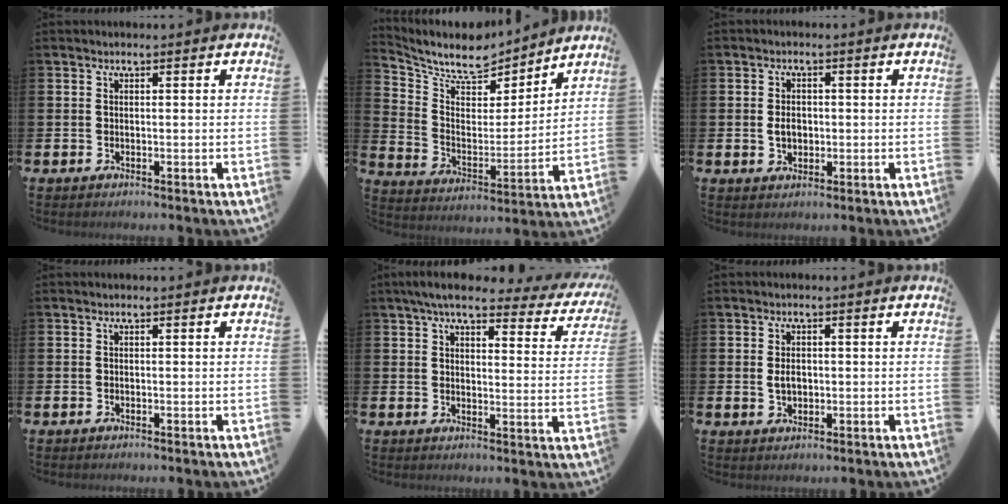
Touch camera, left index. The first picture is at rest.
{"total": 8.6, "force": [7.8, 3.0, 2.1], "torque": [-0.083, -0.058, 0.137]}
{"total": 2.5, "force": [-0.1, 1.9, 1.6], "torque": [-0.015, 0.001, -0.007]}
{"total": 0.0}
{"total": 6.2, "force": [5.4, 1.4, 2.9], "torque": [-0.065, -0.023, 0.091]}
{"total": 2.2, "force": [0.1, 1.5, 1.6], "torque": [-0.023, 0.003, -0.002]}